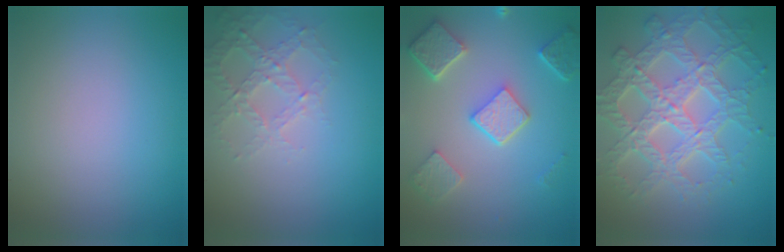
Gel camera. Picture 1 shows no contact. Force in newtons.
{"total": 2.8, "press": 2.7, "slide": 0.8}
{"total": 5.4, "press": 4.2, "slide": 3.4}
{"total": 7.5, "press": 6.2, "slide": 4.3}